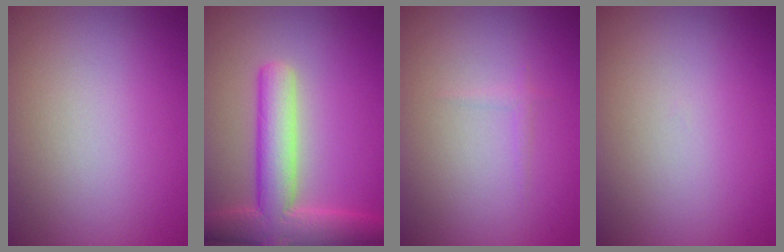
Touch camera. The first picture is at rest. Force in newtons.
{"total": 7.1, "press": 7.1, "slide": 0.4}
{"total": 0.6, "press": 0.6, "slide": 0.0}
{"total": 0.0}